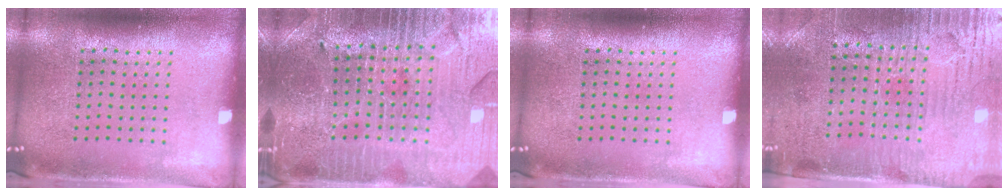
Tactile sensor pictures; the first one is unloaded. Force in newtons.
{"total": 3.8, "press": 3.7, "slide": 0.8}
{"total": 0.0}
{"total": 3.4, "press": 3.1, "slide": 1.5}